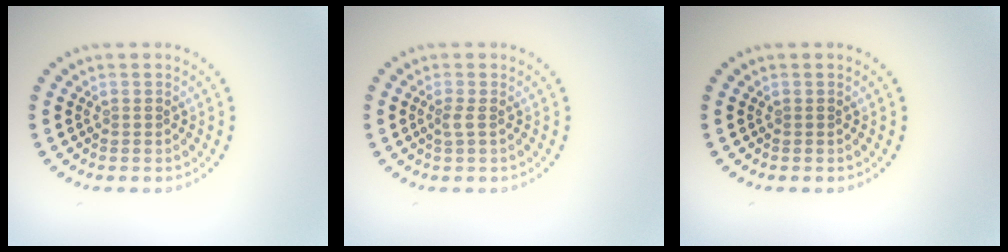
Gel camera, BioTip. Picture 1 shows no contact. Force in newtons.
{"total": 0.9, "press": 0.6, "slide": 0.6}
{"total": 0.0}